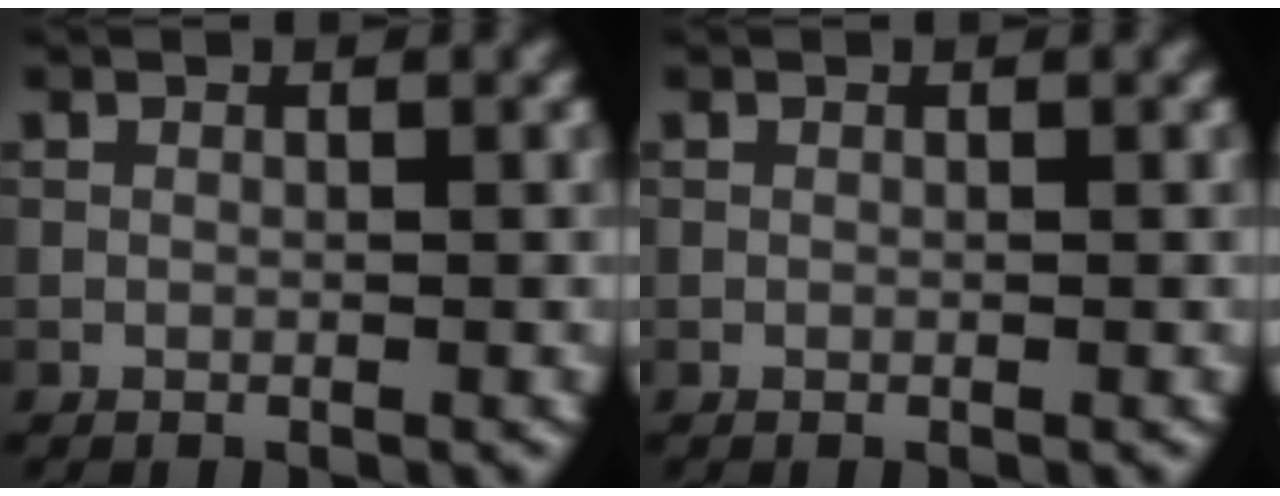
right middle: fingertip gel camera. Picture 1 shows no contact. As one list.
[{"total": 0.0}]